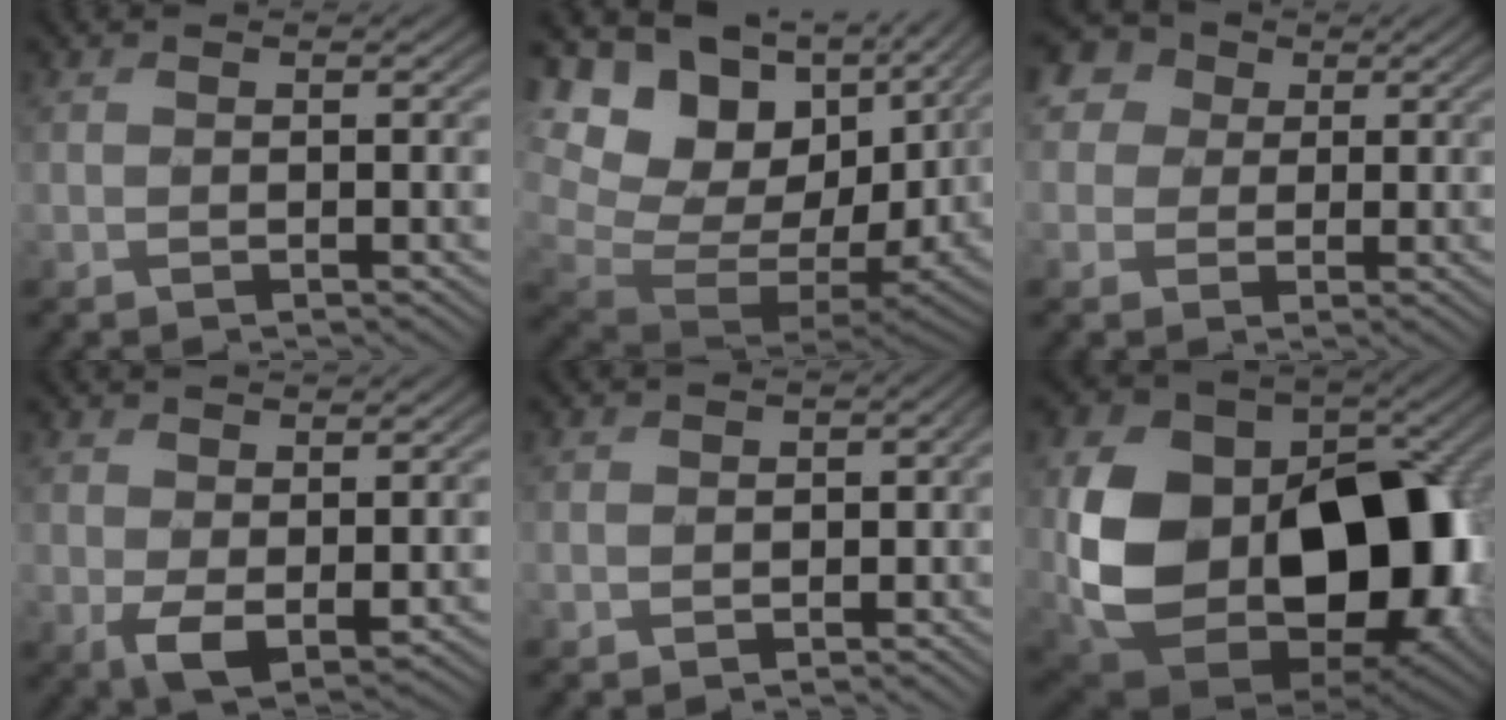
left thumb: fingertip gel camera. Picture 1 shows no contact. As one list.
[{"total": 18.6, "force": [5.0, 12.4, 12.9], "torque": [-0.257, -0.009, 0.157]}, {"total": 9.8, "force": [4.0, 8.1, 3.9], "torque": [-0.143, 0.024, 0.061]}, {"total": 4.3, "force": [0.4, 2.5, 3.4], "torque": [-0.077, -0.016, 0.013]}, {"total": 2.1, "force": [-1.0, 1.8, 0.5], "torque": [0.002, -0.006, -0.019]}, {"total": 17.4, "force": [-0.5, 12.4, 12.2], "torque": [-0.228, -0.029, 0.000]}]